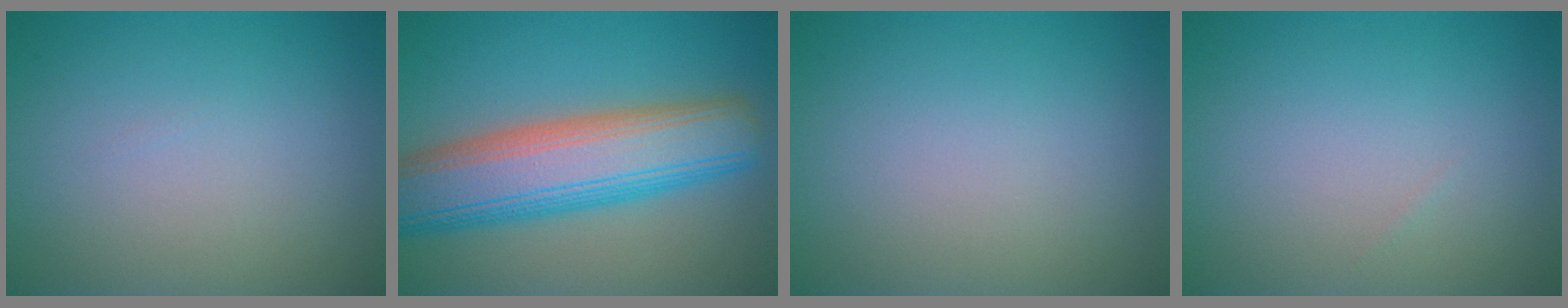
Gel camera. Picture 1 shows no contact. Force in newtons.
{"total": 10.4, "press": 10.4, "slide": 0.4}
{"total": 0.0}
{"total": 0.0}